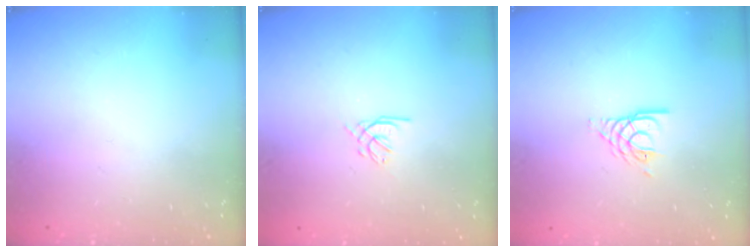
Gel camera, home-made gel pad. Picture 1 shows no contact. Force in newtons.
{"total": 1.4, "press": 1.3, "slide": 0.5}
{"total": 4.2, "press": 4.1, "slide": 0.5}